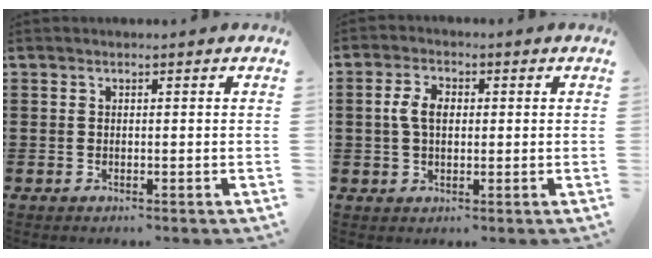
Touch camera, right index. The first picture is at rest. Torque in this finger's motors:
{"motor_torque": [0.80, -0.09, 0.44, 0.13]}